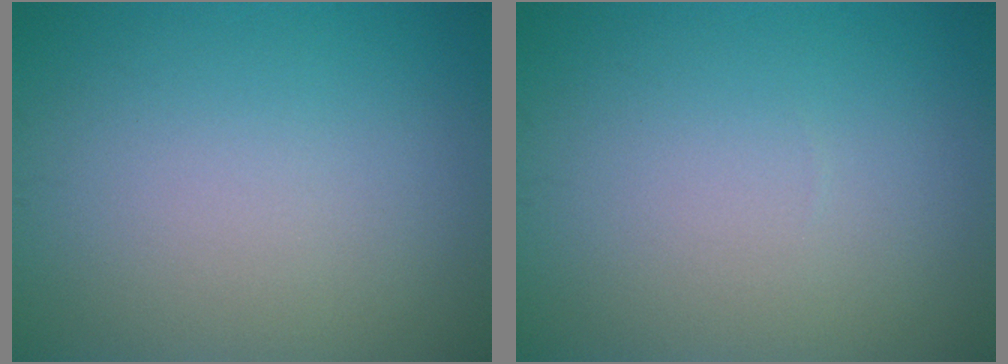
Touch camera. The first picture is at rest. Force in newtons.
{"total": 0.0}